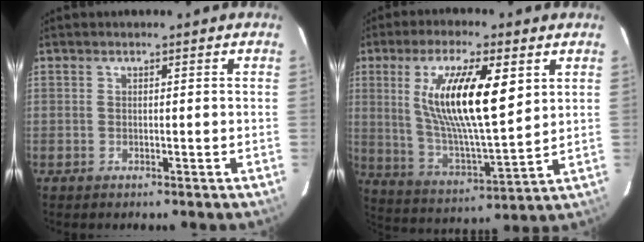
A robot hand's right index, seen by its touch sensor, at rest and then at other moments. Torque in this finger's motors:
{"motor_torque": [1.30, 0.84, 1.06, 0.21]}